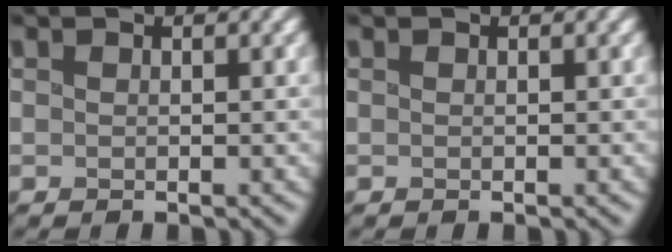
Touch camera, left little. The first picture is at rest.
{"total": 0.0}